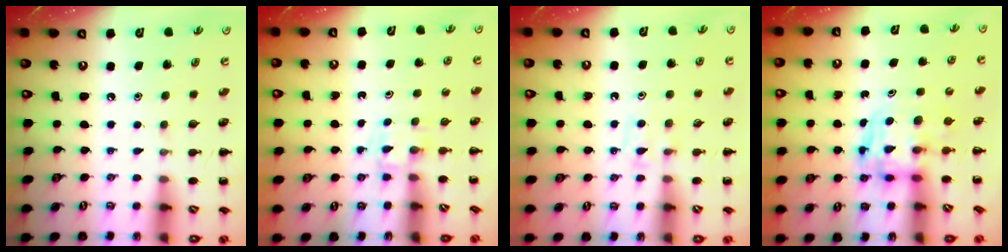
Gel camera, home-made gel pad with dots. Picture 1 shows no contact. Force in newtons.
{"total": 2.2, "press": 1.9, "slide": 1.1}
{"total": 4.8, "press": 4.5, "slide": 1.7}
{"total": 2.7, "press": 2.7, "slide": 0.2}